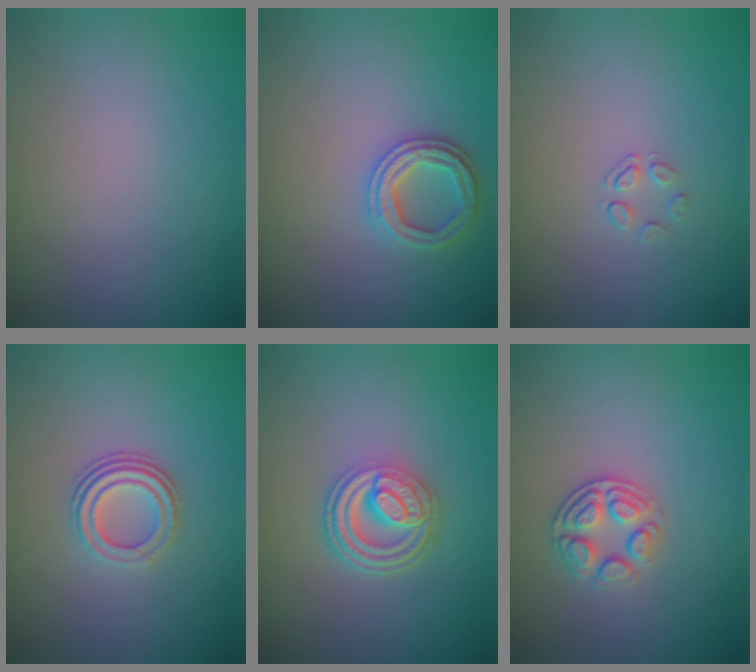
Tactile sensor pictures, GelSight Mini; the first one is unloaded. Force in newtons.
{"total": 2.7, "press": 2.7, "slide": 0.5}
{"total": 1.1, "press": 0.5, "slide": 1.0}
{"total": 3.2, "press": 2.2, "slide": 2.3}
{"total": 4.9, "press": 3.6, "slide": 3.3}
{"total": 2.6, "press": 2.5, "slide": 0.9}